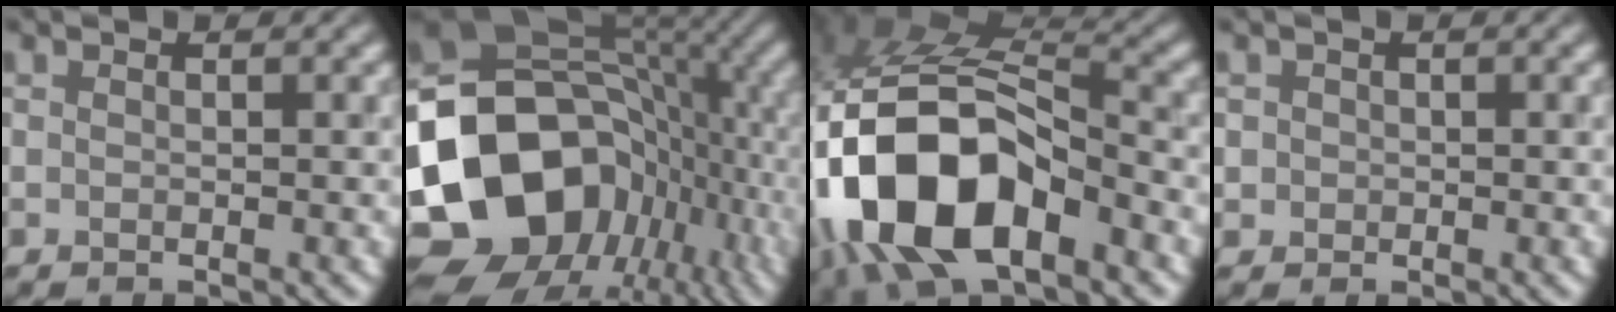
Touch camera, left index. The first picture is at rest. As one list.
[{"total": 18.7, "force": [-5.5, 14.5, 10.3], "torque": [-0.199, 0.003, -0.088]}, {"total": 14.8, "force": [-5.7, 7.9, 11.2], "torque": [-0.230, -0.013, -0.102]}, {"total": 1.0, "force": [0.2, 1.0, 0.1], "torque": [0.009, -0.003, 0.002]}]